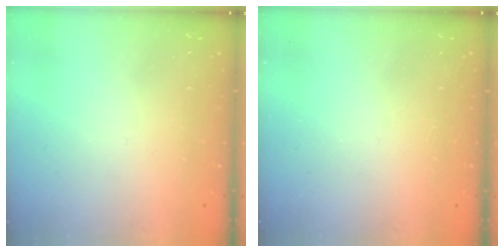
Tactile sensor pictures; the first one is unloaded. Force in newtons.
{"total": 2.6, "press": 2.6, "slide": 0.4}